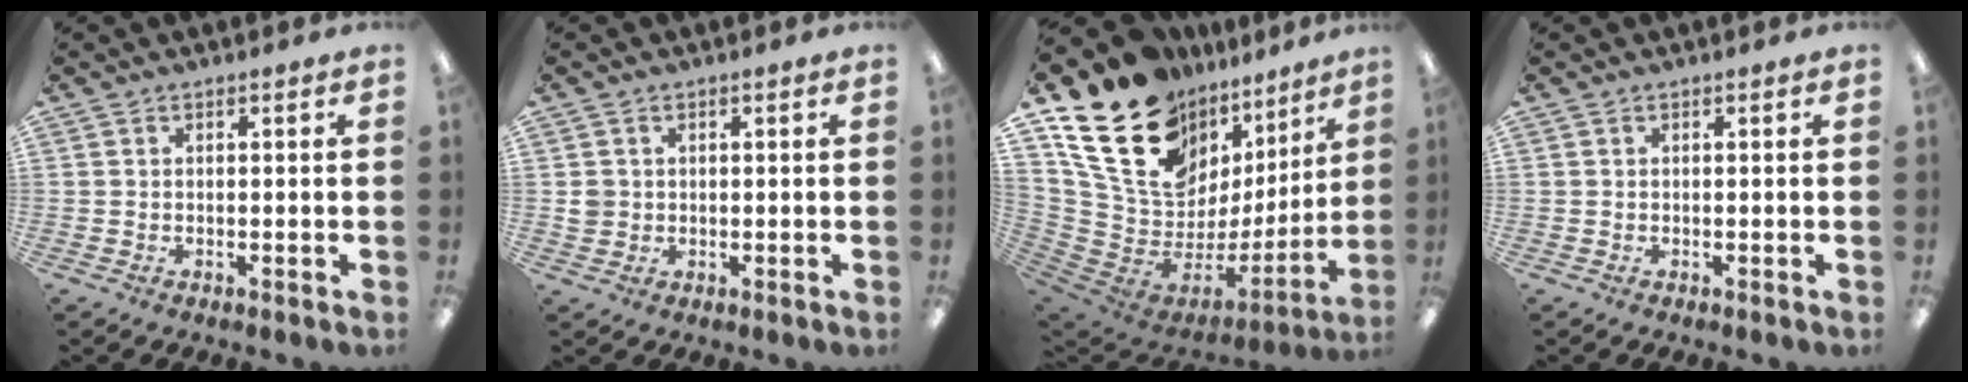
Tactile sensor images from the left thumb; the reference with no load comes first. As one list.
[{"total": 2.4, "force": [0.3, 2.3, 0.7], "torque": [-0.014, 0.005, 0.005]}, {"total": 20.8, "force": [13.2, 12.8, 9.7], "torque": [-0.182, -0.094, 0.260]}, {"total": 0.0}]